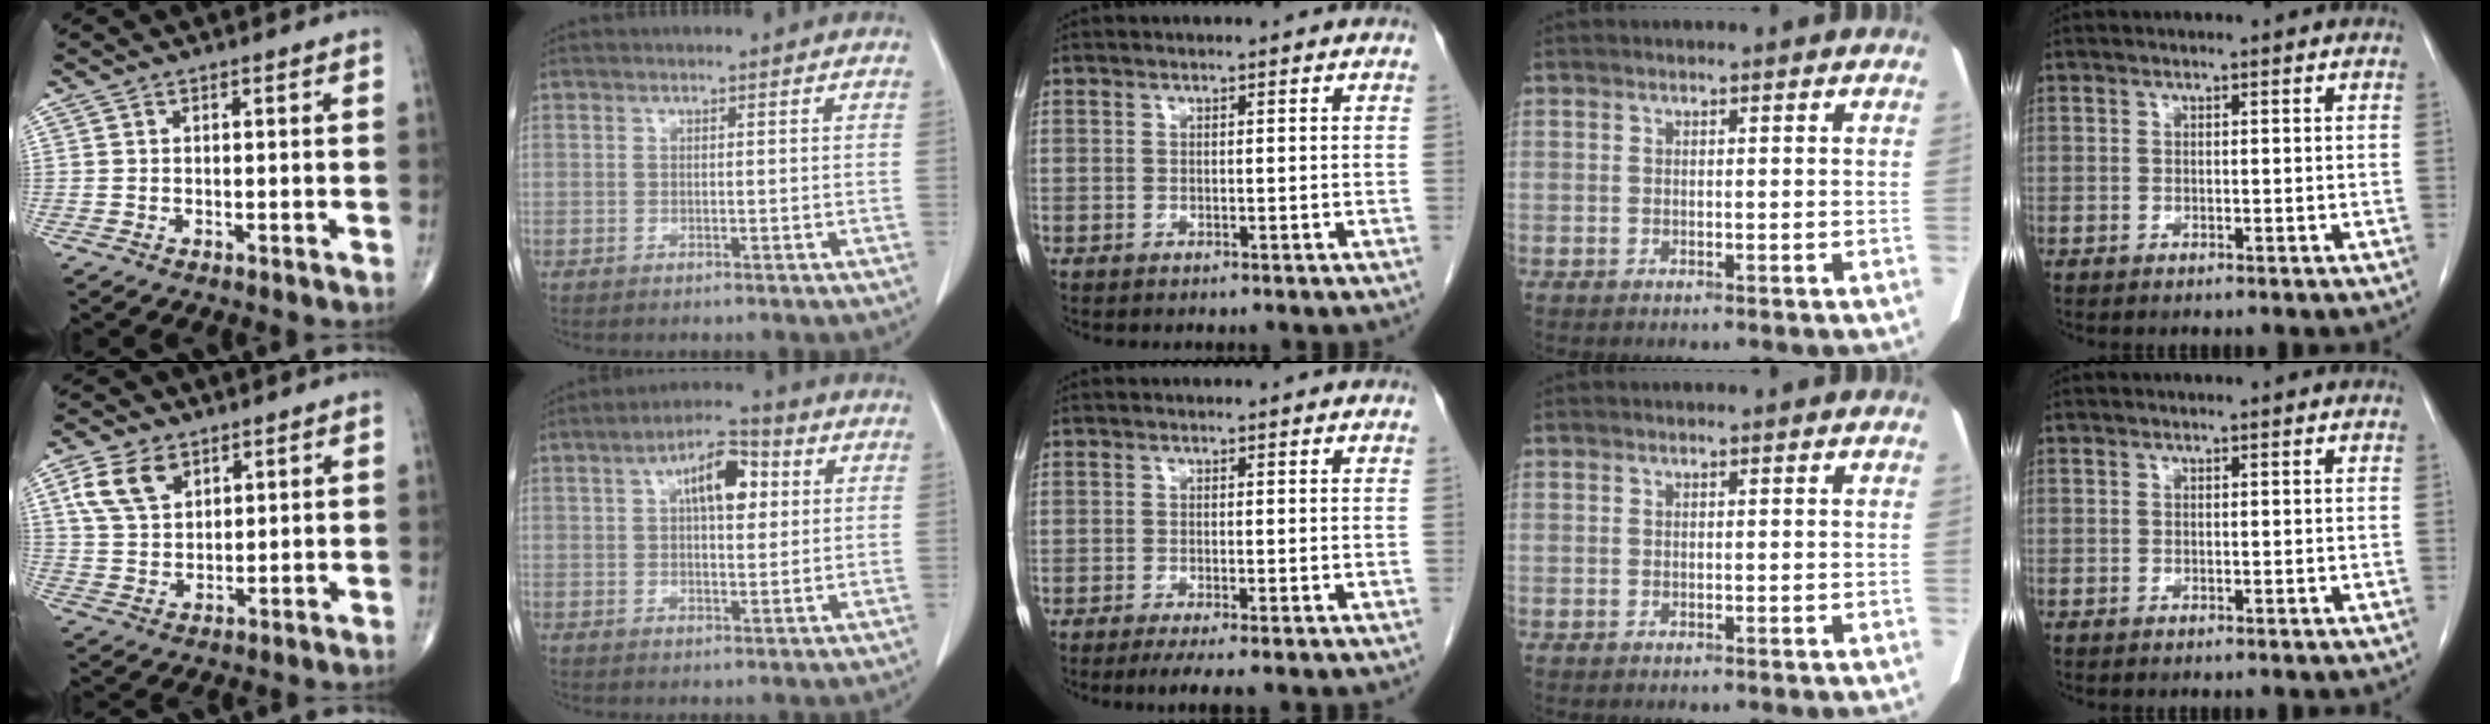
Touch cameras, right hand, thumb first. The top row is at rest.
{"thumb": {"total": 8.3, "force": [4.1, 5.3, 5.0], "torque": [-0.084, -0.009, 0.084]}, "index": {"total": 8.2, "force": [2.5, 3.3, 7.1], "torque": [-0.114, 0.021, 0.036]}, "middle": {"total": 3.3, "force": [-2.3, 0.0, 2.3], "torque": [-0.037, -0.011, -0.037]}}